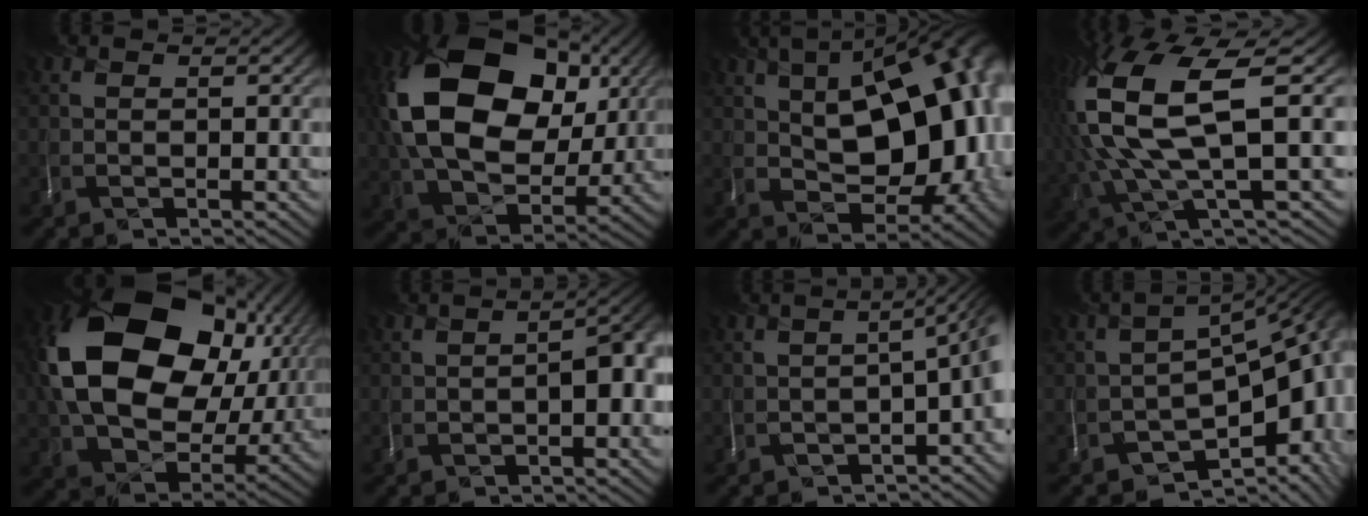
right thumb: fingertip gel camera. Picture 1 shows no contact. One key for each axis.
{"total": 18.5, "fx": 4.8, "fy": 13.2, "fz": 12.0, "tx": -0.270, "ty": -0.008, "tz": 0.112}
{"total": 17.0, "fx": 1.9, "fy": 9.8, "fz": 13.8, "tx": -0.172, "ty": 0.018, "tz": 0.035}
{"total": 13.1, "fx": 1.5, "fy": 4.6, "fz": 12.2, "tx": -0.287, "ty": -0.007, "tz": 0.039}
{"total": 20.4, "fx": 4.4, "fy": 14.9, "fz": 13.1, "tx": -0.311, "ty": -0.012, "tz": 0.105}
{"total": 4.4, "fx": -0.9, "fy": 1.4, "fz": 4.1, "tx": -0.049, "ty": 0.002, "tz": -0.010}
{"total": 6.3, "fx": -2.1, "fy": 2.2, "fz": 5.5, "tx": -0.052, "ty": -0.007, "tz": -0.027}
{"total": 11.1, "fx": -4.6, "fy": 5.4, "fz": 8.5, "tx": -0.122, "ty": -0.026, "tz": -0.061}